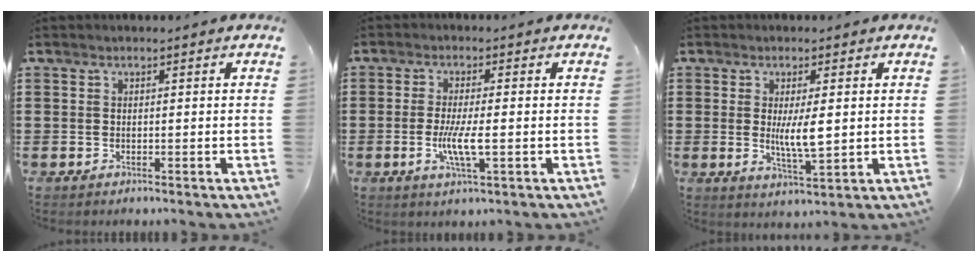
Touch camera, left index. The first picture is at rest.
{"total": 5.4, "force": [-1.0, 0.8, 5.2], "torque": [-0.101, -0.007, -0.022]}
{"total": 5.8, "force": [0.5, 1.4, 5.6], "torque": [-0.101, -0.004, 0.003]}